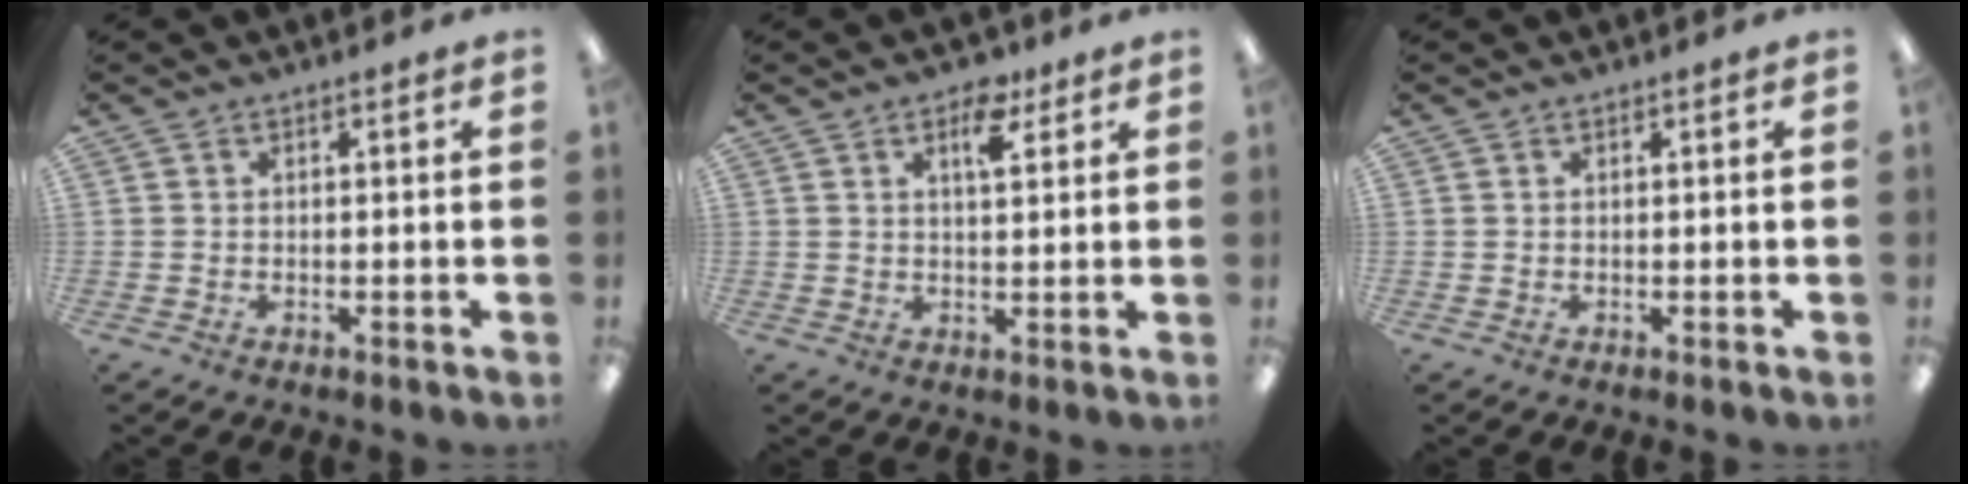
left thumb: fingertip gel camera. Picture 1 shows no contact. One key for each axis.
{"total": 5.8, "fx": 3.4, "fy": 2.5, "fz": 4.0, "tx": -0.048, "ty": -0.011, "tz": 0.052}
{"total": 0.0}